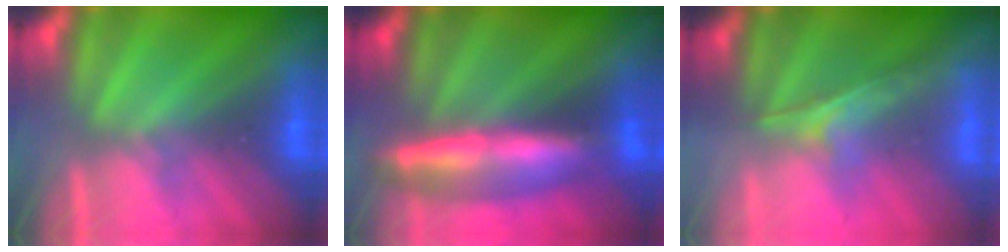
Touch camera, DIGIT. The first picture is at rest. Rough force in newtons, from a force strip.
{"total": 6.3}
{"total": 1.9}